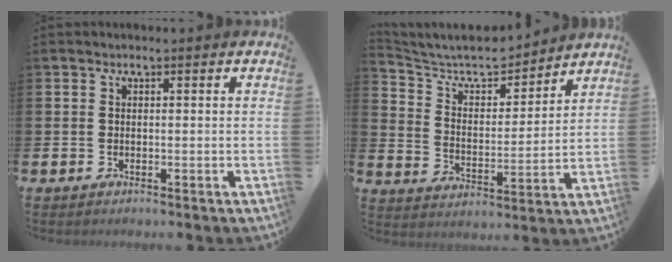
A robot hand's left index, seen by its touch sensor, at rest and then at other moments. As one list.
[{"total": 7.8, "force": [7.1, 2.3, 2.3], "torque": [-0.072, -0.055, 0.118]}]